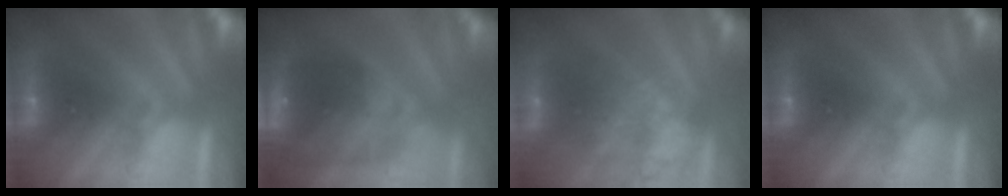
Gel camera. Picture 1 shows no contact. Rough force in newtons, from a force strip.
{"total": 7.8}
{"total": 7.6}
{"total": 0.0}